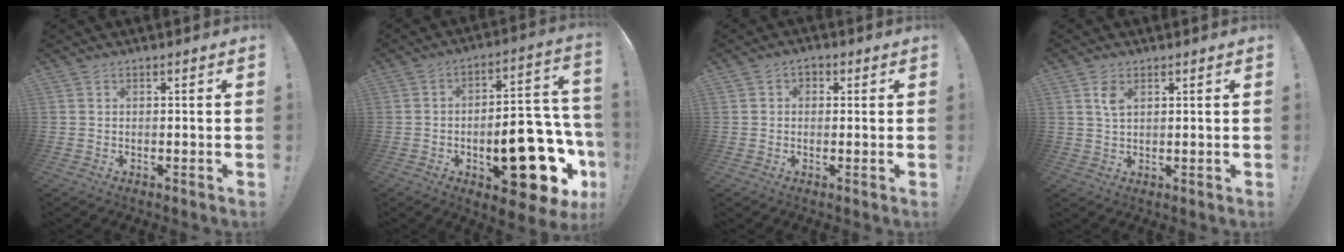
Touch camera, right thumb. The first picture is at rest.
{"total": 22.7, "force": [-7.8, 9.9, 18.9], "torque": [-0.241, 0.048, -0.107]}
{"total": 2.3, "force": [-0.2, 1.9, 1.3], "torque": [-0.023, 0.008, -0.003]}
{"total": 3.4, "force": [1.6, 1.5, 2.6], "torque": [-0.039, -0.005, 0.026]}